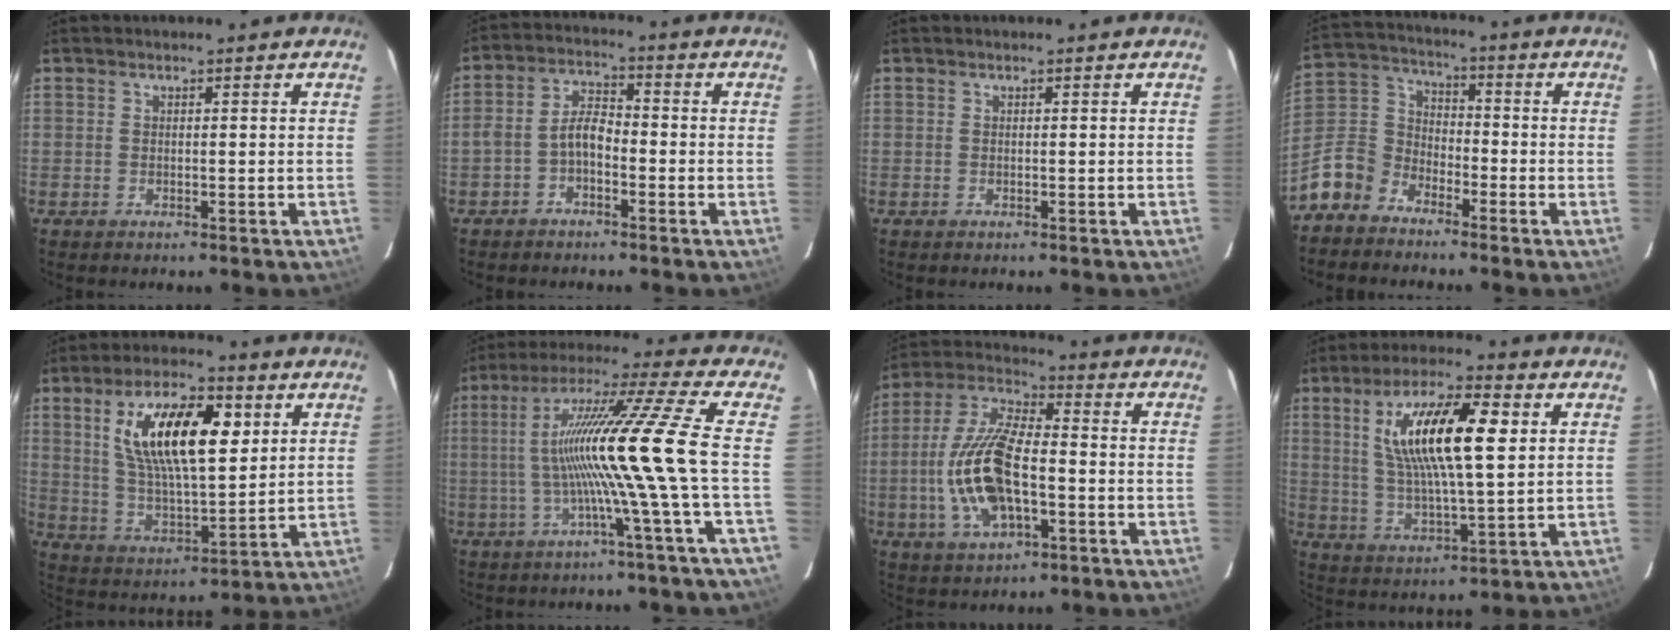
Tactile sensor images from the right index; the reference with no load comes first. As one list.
[{"total": 4.9, "force": [-2.3, 2.5, 3.6], "torque": [-0.076, 0.019, -0.046]}, {"total": 0.0}, {"total": 10.1, "force": [-7.3, 6.5, 2.4], "torque": [-0.069, 0.039, -0.158]}, {"total": 17.6, "force": [5.9, 6.6, 15.2], "torque": [-0.273, 0.015, 0.114]}, {"total": 15.4, "force": [-1.9, -3.5, 14.9], "torque": [-0.258, 0.000, -0.032]}, {"total": 16.0, "force": [-3.3, 6.8, 14.1], "torque": [-0.300, 0.002, -0.062]}, {"total": 16.4, "force": [4.4, 4.3, 15.1], "torque": [-0.279, 0.011, 0.083]}]